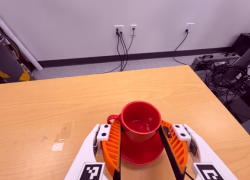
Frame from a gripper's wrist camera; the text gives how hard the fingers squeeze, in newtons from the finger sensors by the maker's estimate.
{"total": 2.8, "left": 2.5, "right": 3.2}